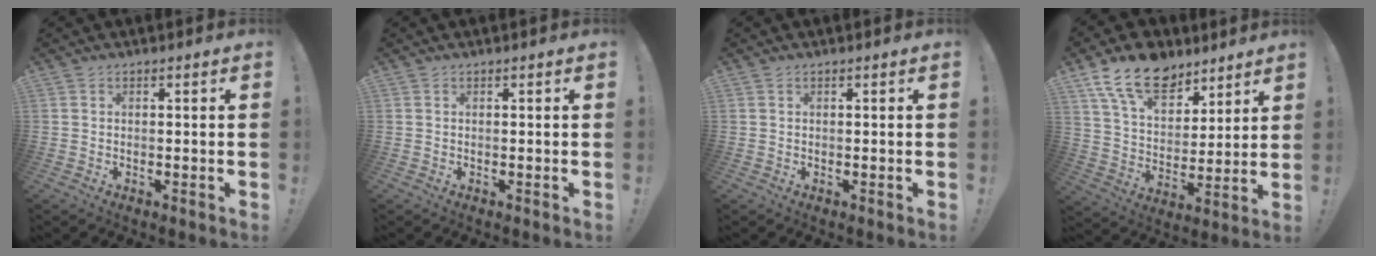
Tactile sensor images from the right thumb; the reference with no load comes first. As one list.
[{"total": 0.0}, {"total": 0.0}, {"total": 16.9, "force": [11.3, 9.5, 8.0], "torque": [-0.137, -0.069, 0.210]}]